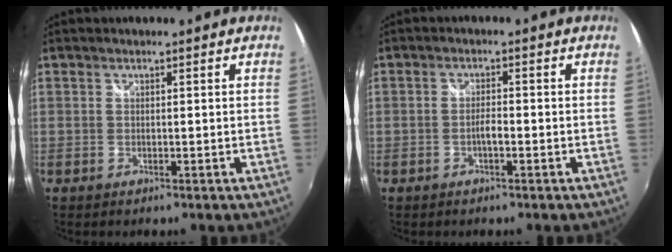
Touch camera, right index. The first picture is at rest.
{"total": 2.0, "force": [-0.9, 0.3, 1.8], "torque": [-0.034, 0.003, -0.017]}